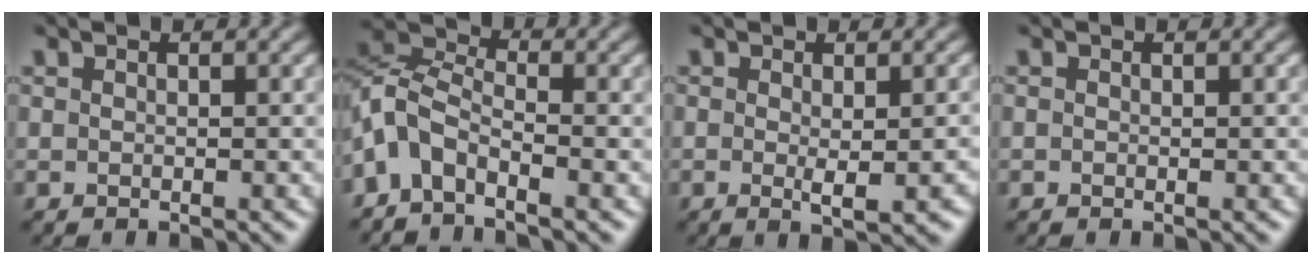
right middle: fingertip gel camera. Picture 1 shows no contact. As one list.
[{"total": 4.6, "force": [-3.0, 2.3, 2.6], "torque": [-0.057, 0.006, -0.071]}, {"total": 2.6, "force": [-0.4, 0.3, 2.6], "torque": [-0.040, -0.002, 0.001]}, {"total": 0.0}]